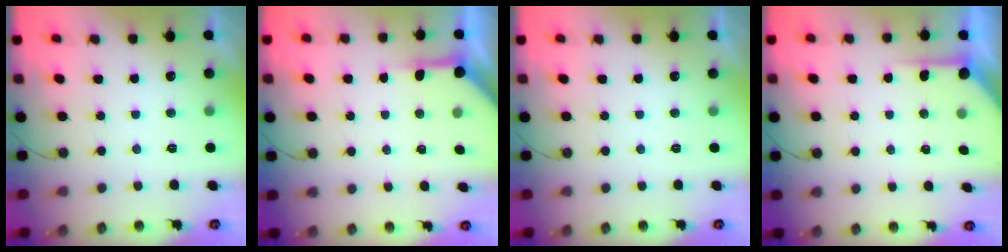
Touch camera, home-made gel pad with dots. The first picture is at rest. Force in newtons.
{"total": 4.8, "press": 4.8, "slide": 0.1}
{"total": 0.0}
{"total": 4.2, "press": 4.2, "slide": 0.4}